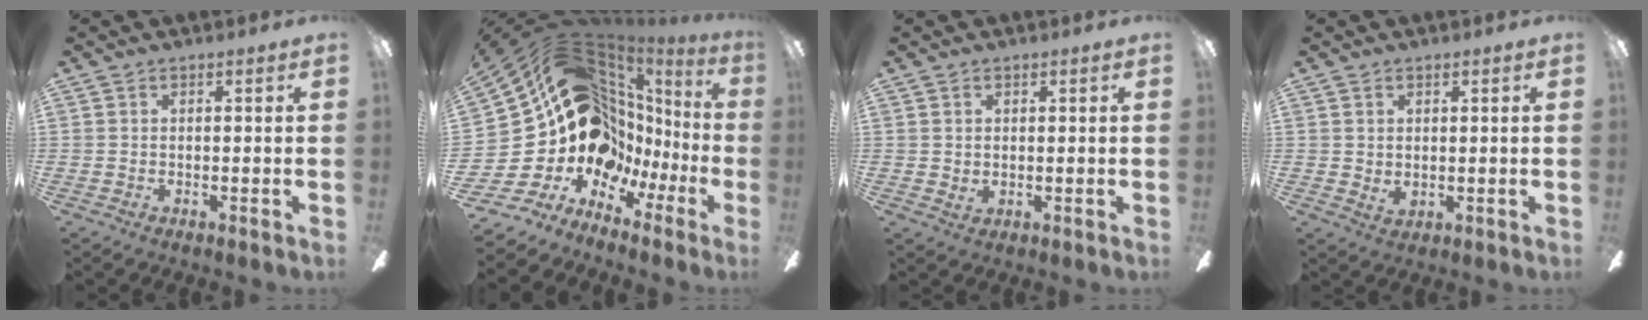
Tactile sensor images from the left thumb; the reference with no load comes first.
{"total": 16.9, "force": [4.4, 14.2, 8.0], "torque": [-0.149, -0.081, 0.122]}
{"total": 1.2, "force": [0.7, 0.9, 0.4], "torque": [-0.002, 0.001, 0.010]}
{"total": 1.8, "force": [1.0, 1.3, 0.8], "torque": [-0.009, -0.002, 0.017]}